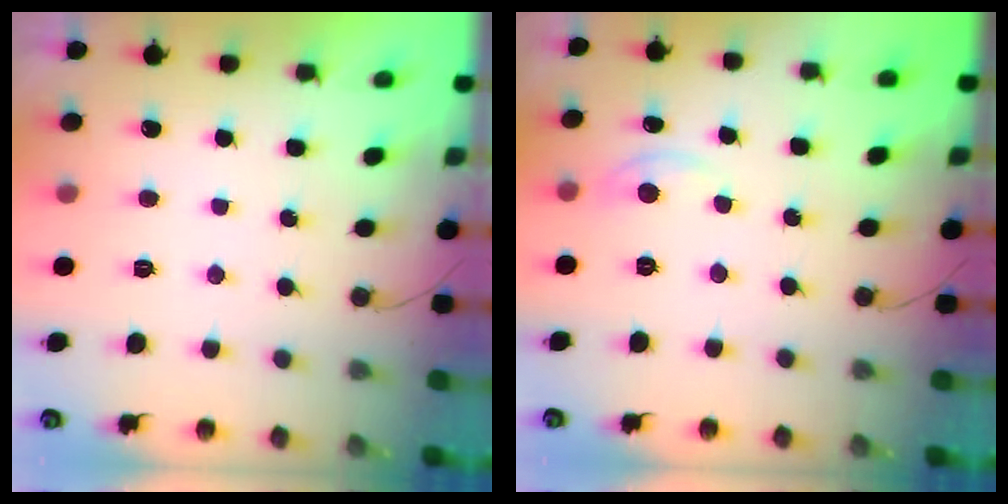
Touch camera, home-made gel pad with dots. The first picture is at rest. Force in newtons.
{"total": 4.5, "press": 4.4, "slide": 0.7}